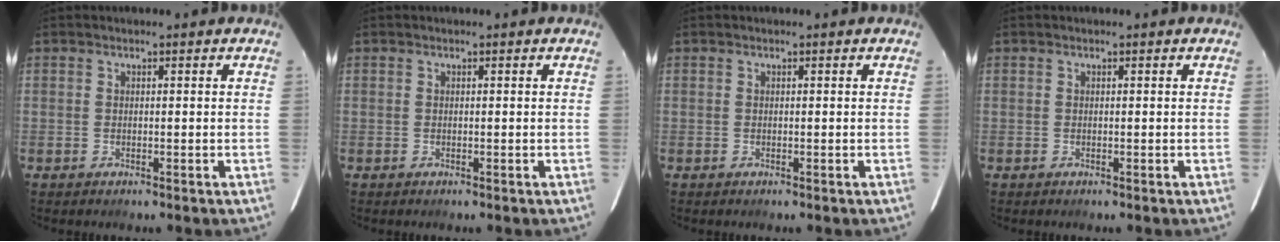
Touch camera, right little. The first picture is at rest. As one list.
[{"total": 0.0}, {"total": 0.0}, {"total": 0.0}]